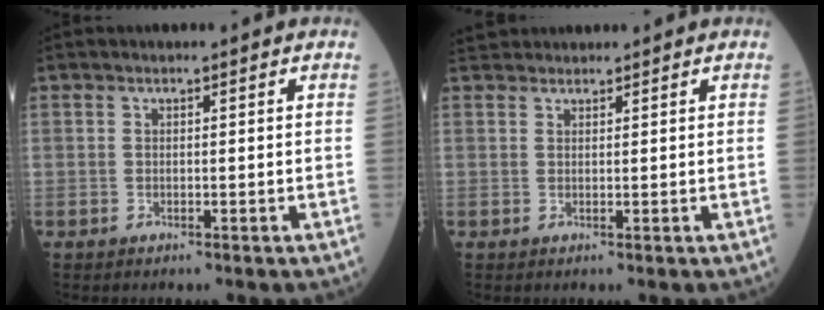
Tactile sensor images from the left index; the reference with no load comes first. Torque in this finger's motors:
{"motor_torque": [-0.29, -0.50, 0.03, 0.02]}